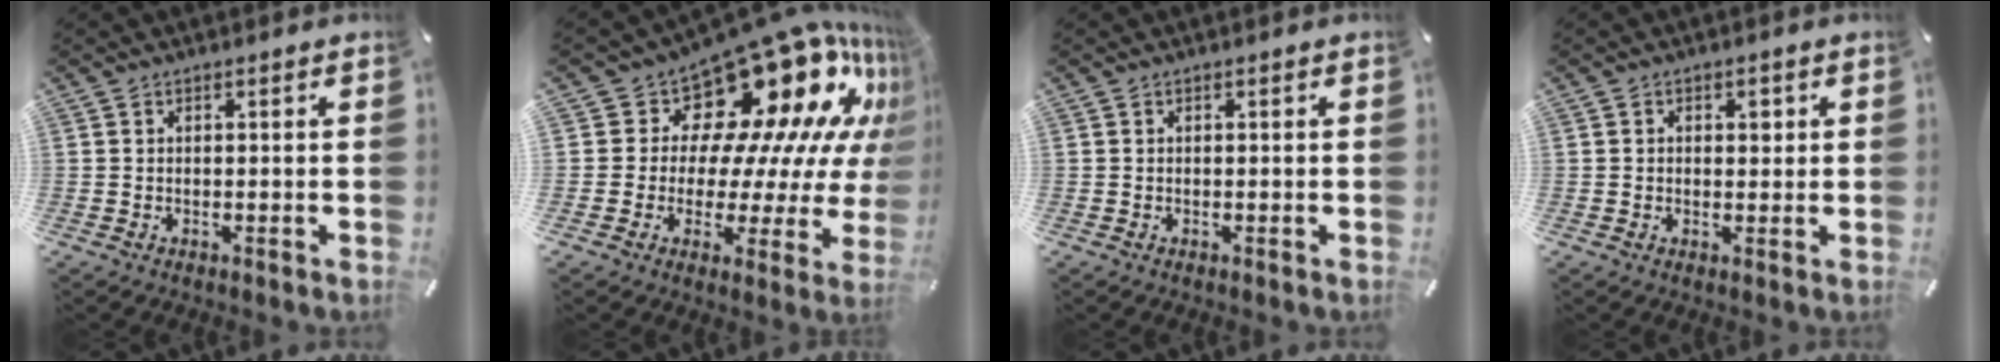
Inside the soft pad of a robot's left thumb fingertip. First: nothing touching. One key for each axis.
{"total": 19.7, "fx": 13.2, "fy": 10.3, "fz": 10.3, "tx": -0.132, "ty": -0.130, "tz": 0.222}
{"total": 0.0}
{"total": 2.5, "fx": 0.5, "fy": 1.9, "fz": 1.6, "tx": -0.011, "ty": -0.002, "tz": 0.001}